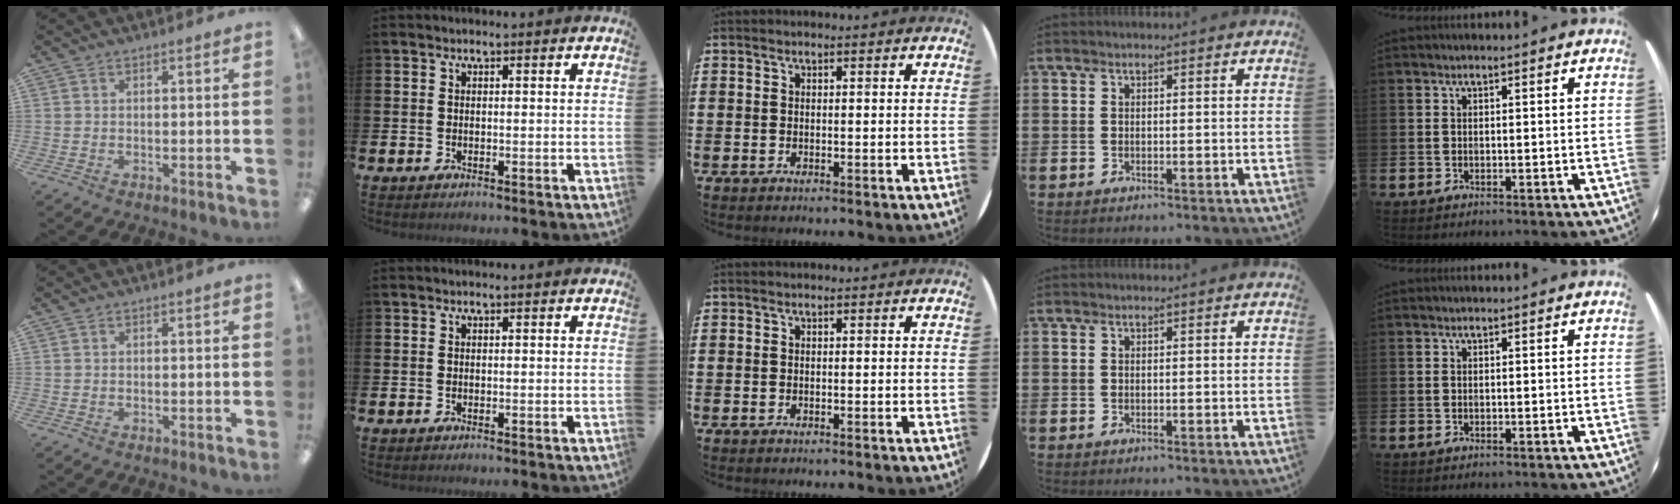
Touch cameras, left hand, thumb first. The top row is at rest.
{}